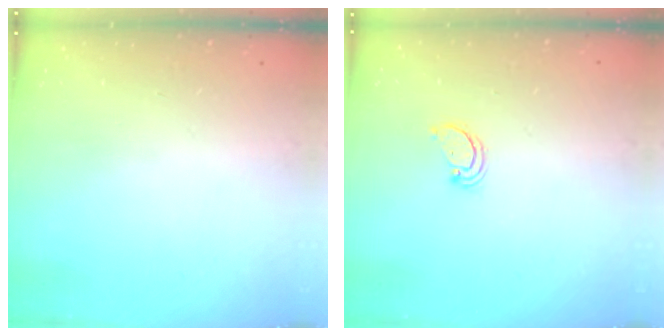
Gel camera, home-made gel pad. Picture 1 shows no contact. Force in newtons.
{"total": 2.2, "press": 2.2, "slide": 0.1}